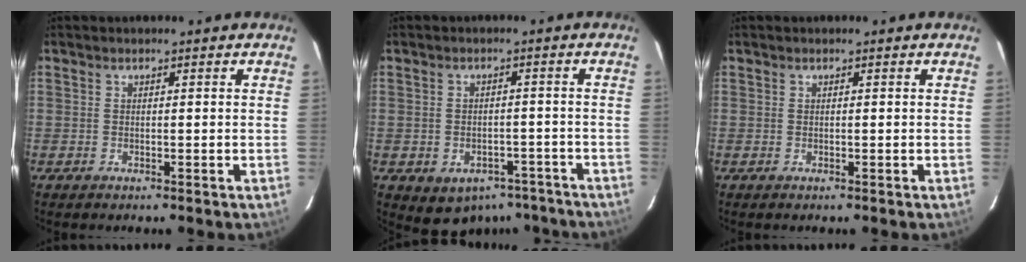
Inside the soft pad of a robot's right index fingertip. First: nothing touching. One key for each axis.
{"total": 10.2, "fx": -7.1, "fy": 6.5, "fz": 3.3, "tx": -0.064, "ty": 0.021, "tz": -0.065}
{"total": 0.0}